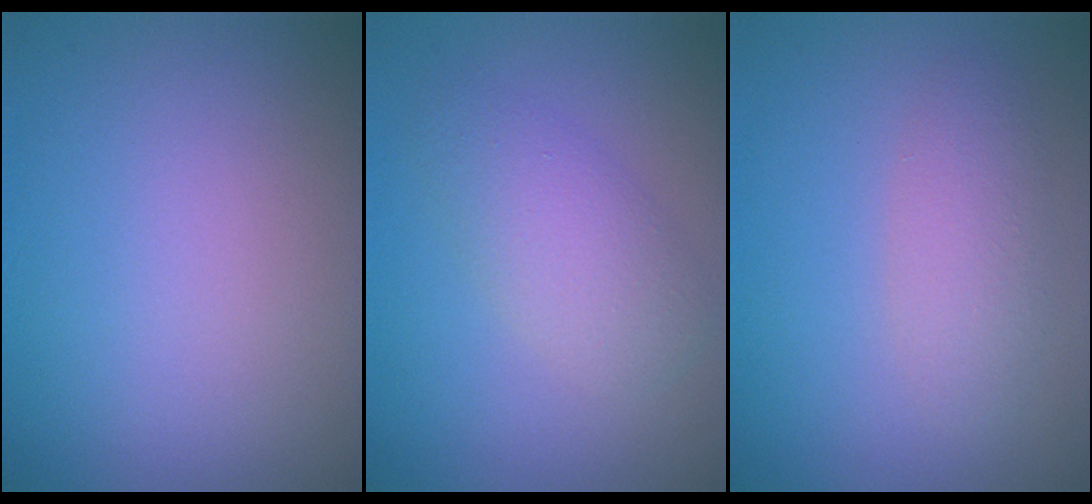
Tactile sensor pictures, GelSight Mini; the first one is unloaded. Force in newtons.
{"total": 3.3, "press": 3.3, "slide": 0.1}
{"total": 2.3, "press": 2.3, "slide": 0.2}